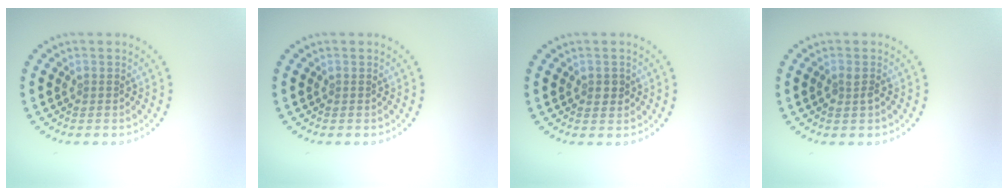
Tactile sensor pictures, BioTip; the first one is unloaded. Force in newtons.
{"total": 0.0}
{"total": 1.3, "press": 1.3, "slide": 0.0}
{"total": 0.9, "press": 0.8, "slide": 0.4}